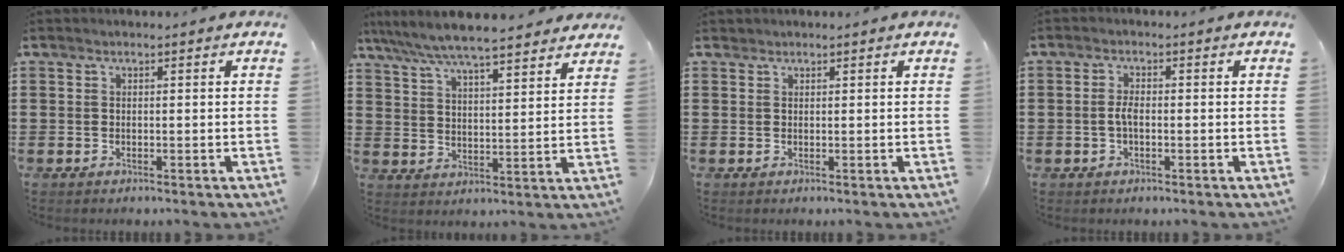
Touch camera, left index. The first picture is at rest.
{"total": 7.1, "force": [6.6, 0.4, 2.7], "torque": [-0.078, -0.029, 0.116]}
{"total": 0.6, "force": [0.5, 0.3, 0.0], "torque": [-0.002, 0.002, 0.011]}
{"total": 2.4, "force": [-0.3, 1.0, 2.1], "torque": [-0.049, -0.001, -0.009]}